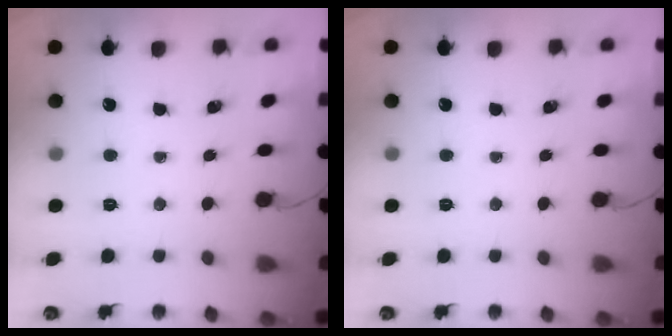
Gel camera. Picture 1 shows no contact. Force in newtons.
{"total": 0.0}